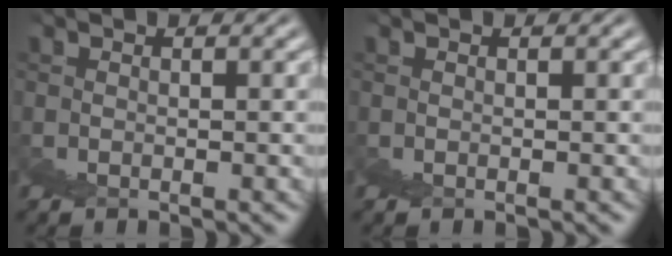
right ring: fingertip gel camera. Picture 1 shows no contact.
{"total": 0.0}